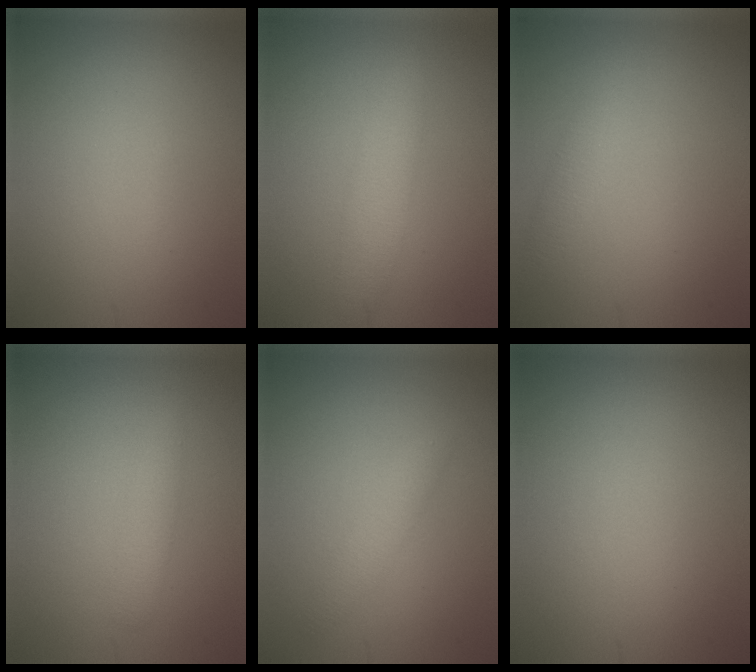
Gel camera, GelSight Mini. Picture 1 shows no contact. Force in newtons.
{"total": 3.0, "press": 3.0, "slide": 0.1}
{"total": 2.0, "press": 2.0, "slide": 0.1}
{"total": 1.6, "press": 1.6, "slide": 0.2}
{"total": 1.7, "press": 1.7, "slide": 0.1}
{"total": 0.0}